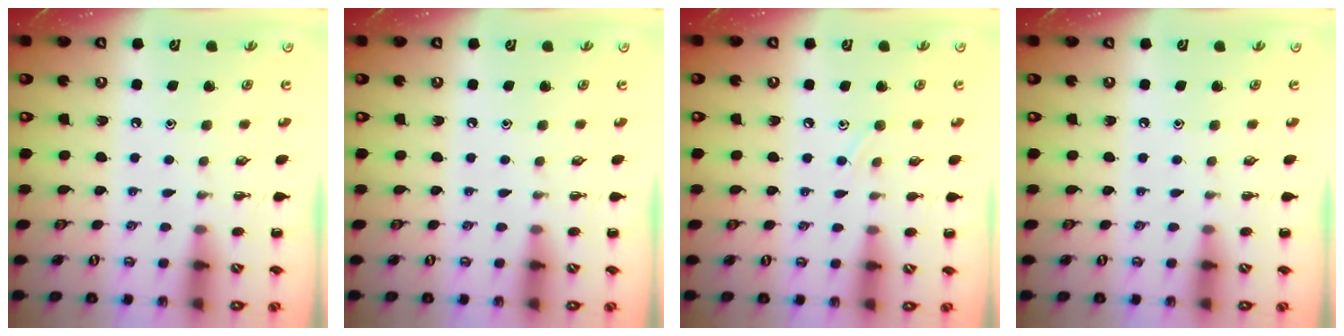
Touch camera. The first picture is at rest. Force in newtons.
{"total": 0.0}
{"total": 6.1, "press": 5.9, "slide": 1.7}
{"total": 0.0}